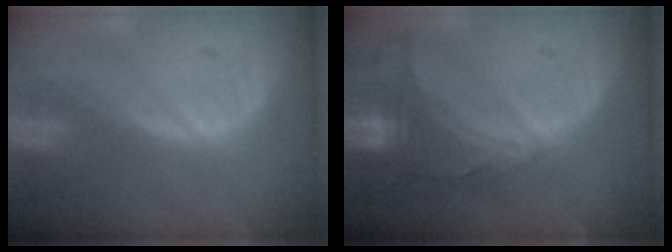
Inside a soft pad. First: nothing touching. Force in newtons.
{"total": 9.1, "press": 8.0, "slide": 4.3}